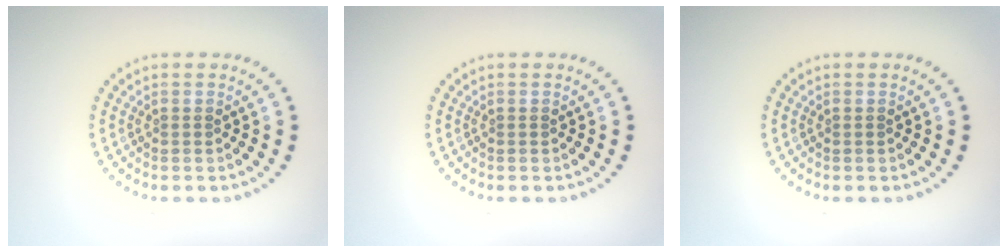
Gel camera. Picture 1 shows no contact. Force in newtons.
{"total": 0.0}
{"total": 0.0}